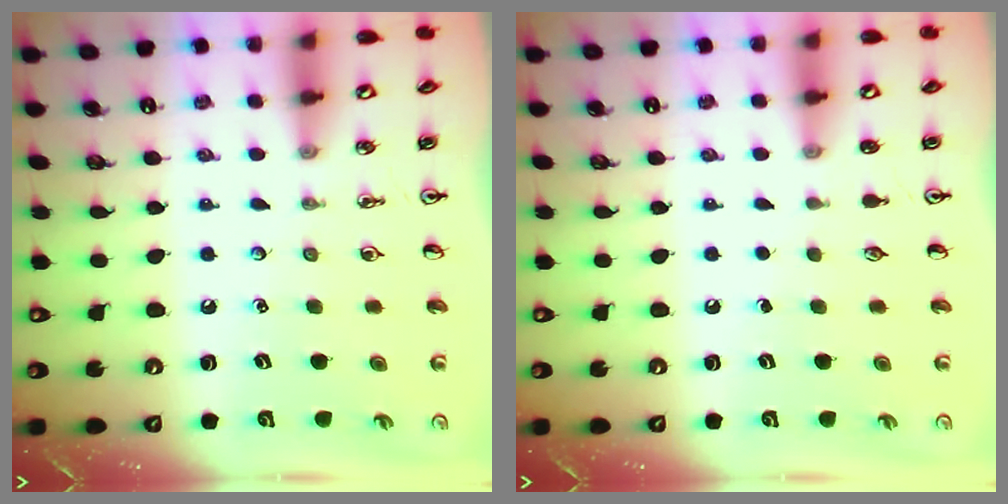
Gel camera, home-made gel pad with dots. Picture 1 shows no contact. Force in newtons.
{"total": 0.0}